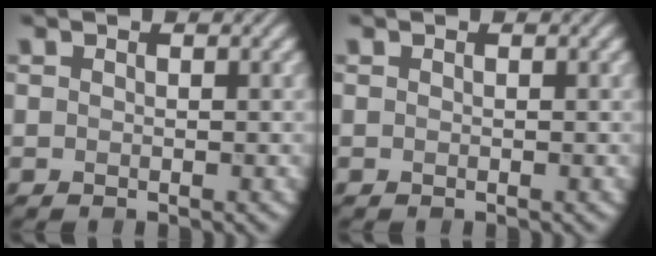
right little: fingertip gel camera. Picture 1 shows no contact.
{"total": 0.0}